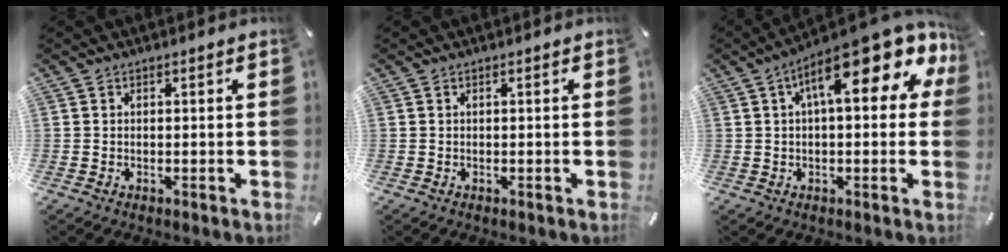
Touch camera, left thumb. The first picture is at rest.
{"total": 0.0}
{"total": 16.4, "force": [7.3, 5.7, 13.6], "torque": [-0.208, -0.037, 0.118]}